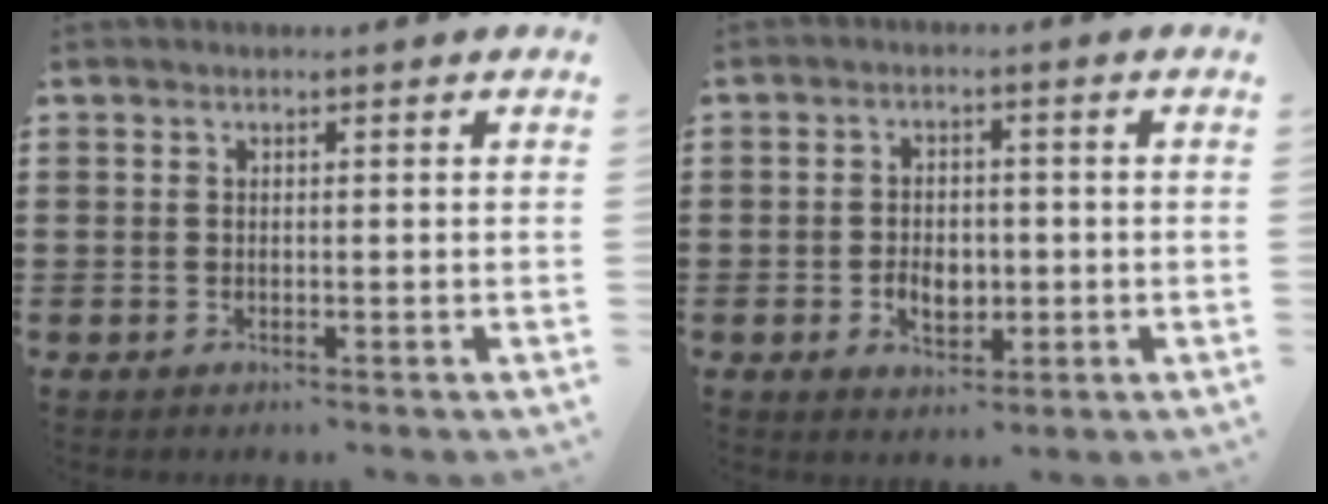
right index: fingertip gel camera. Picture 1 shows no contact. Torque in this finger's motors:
{"motor_torque": [1.49, 0.65, 0.37, 0.07]}